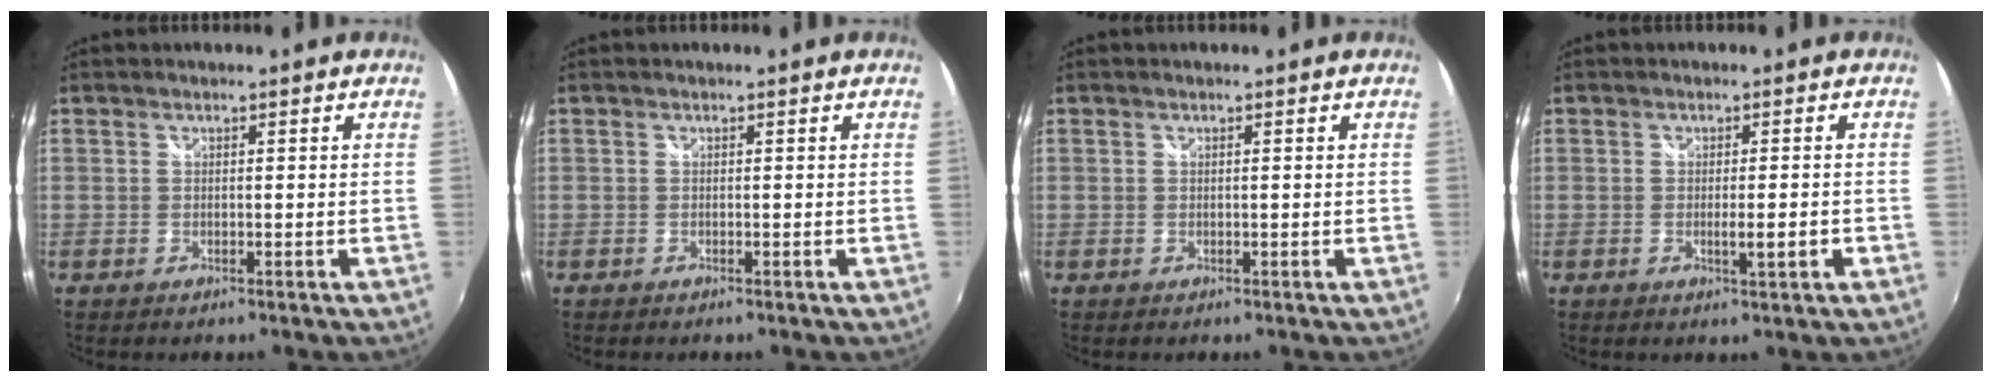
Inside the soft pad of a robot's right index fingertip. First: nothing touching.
{"total": 0.0}
{"total": 0.0}
{"total": 3.4, "force": [-0.9, 0.3, 3.3], "torque": [-0.051, -0.007, -0.013]}